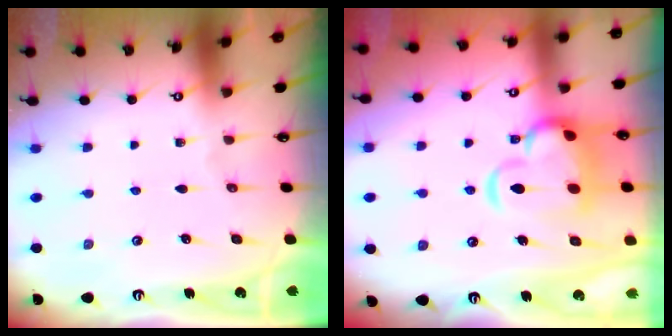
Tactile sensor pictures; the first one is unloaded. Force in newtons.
{"total": 9.4, "press": 9.3, "slide": 1.7}